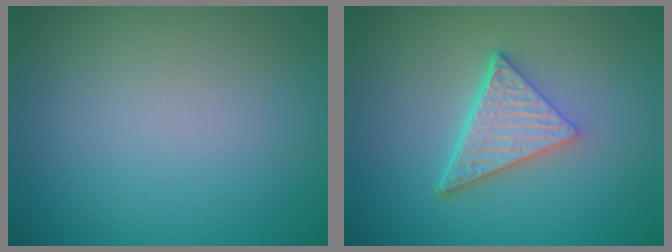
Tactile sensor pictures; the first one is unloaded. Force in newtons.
{"total": 4.9, "press": 3.5, "slide": 3.5}